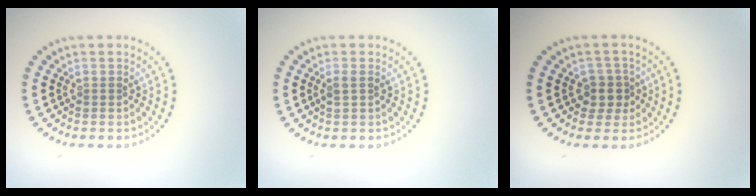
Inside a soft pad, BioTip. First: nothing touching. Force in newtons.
{"total": 1.1, "press": 1.0, "slide": 0.6}
{"total": 2.2, "press": 1.8, "slide": 1.2}